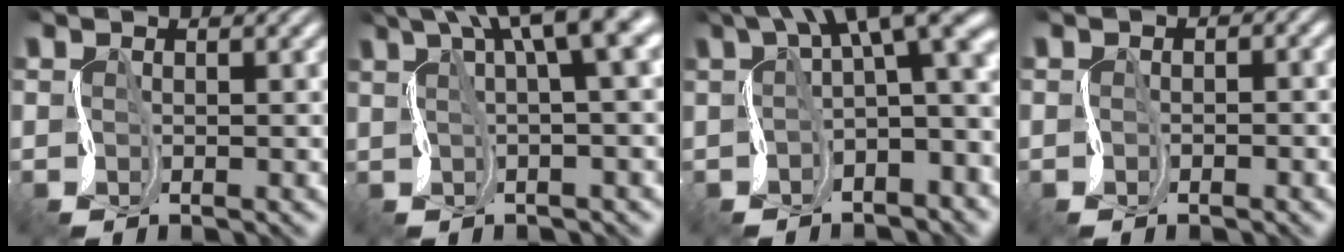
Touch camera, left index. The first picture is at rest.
{"total": 9.3, "force": [4.5, 2.3, 7.8], "torque": [-0.093, 0.027, 0.071]}
{"total": 10.7, "force": [2.6, 3.9, 9.6], "torque": [-0.143, 0.018, 0.043]}
{"total": 1.1, "force": [-0.5, 0.7, 0.7], "torque": [-0.006, 0.001, -0.012]}